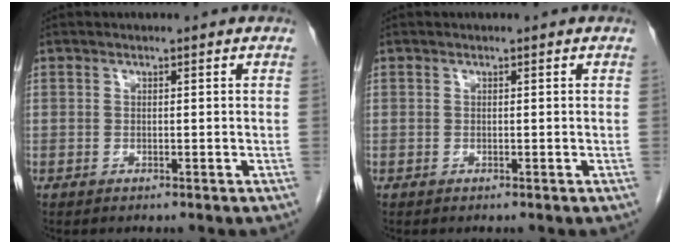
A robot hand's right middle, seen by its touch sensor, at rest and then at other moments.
{"total": 0.0}